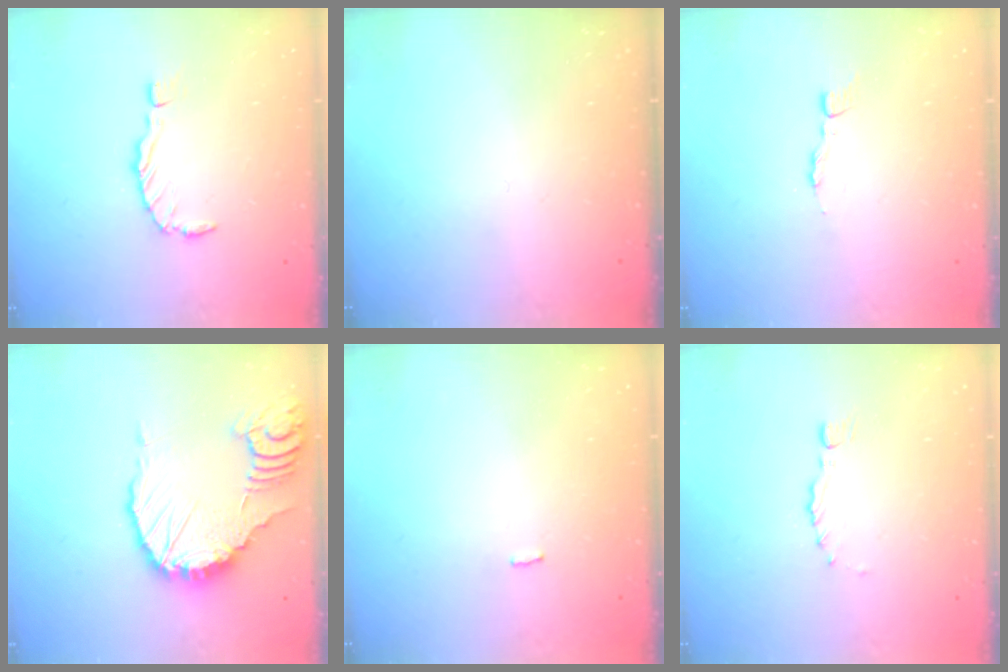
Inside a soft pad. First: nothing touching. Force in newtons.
{"total": 0.0}
{"total": 3.5, "press": 3.5, "slide": 0.3}
{"total": 14.3, "press": 14.2, "slide": 1.6}
{"total": 2.0, "press": 2.0, "slide": 0.3}
{"total": 0.0}